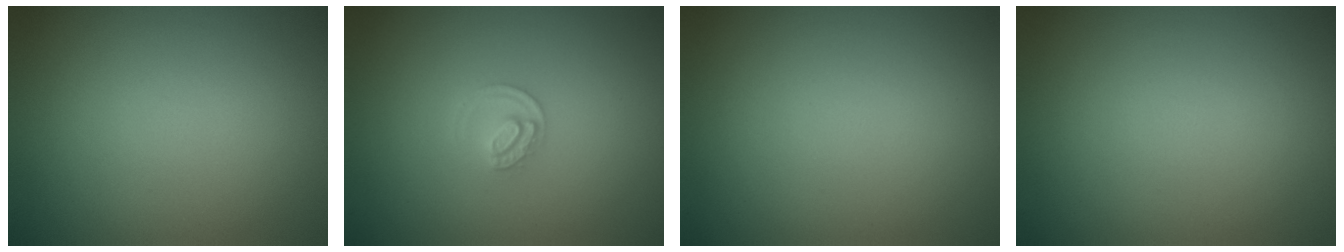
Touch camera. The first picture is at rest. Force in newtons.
{"total": 1.7, "press": 1.7, "slide": 0.1}
{"total": 0.0}
{"total": 0.0}